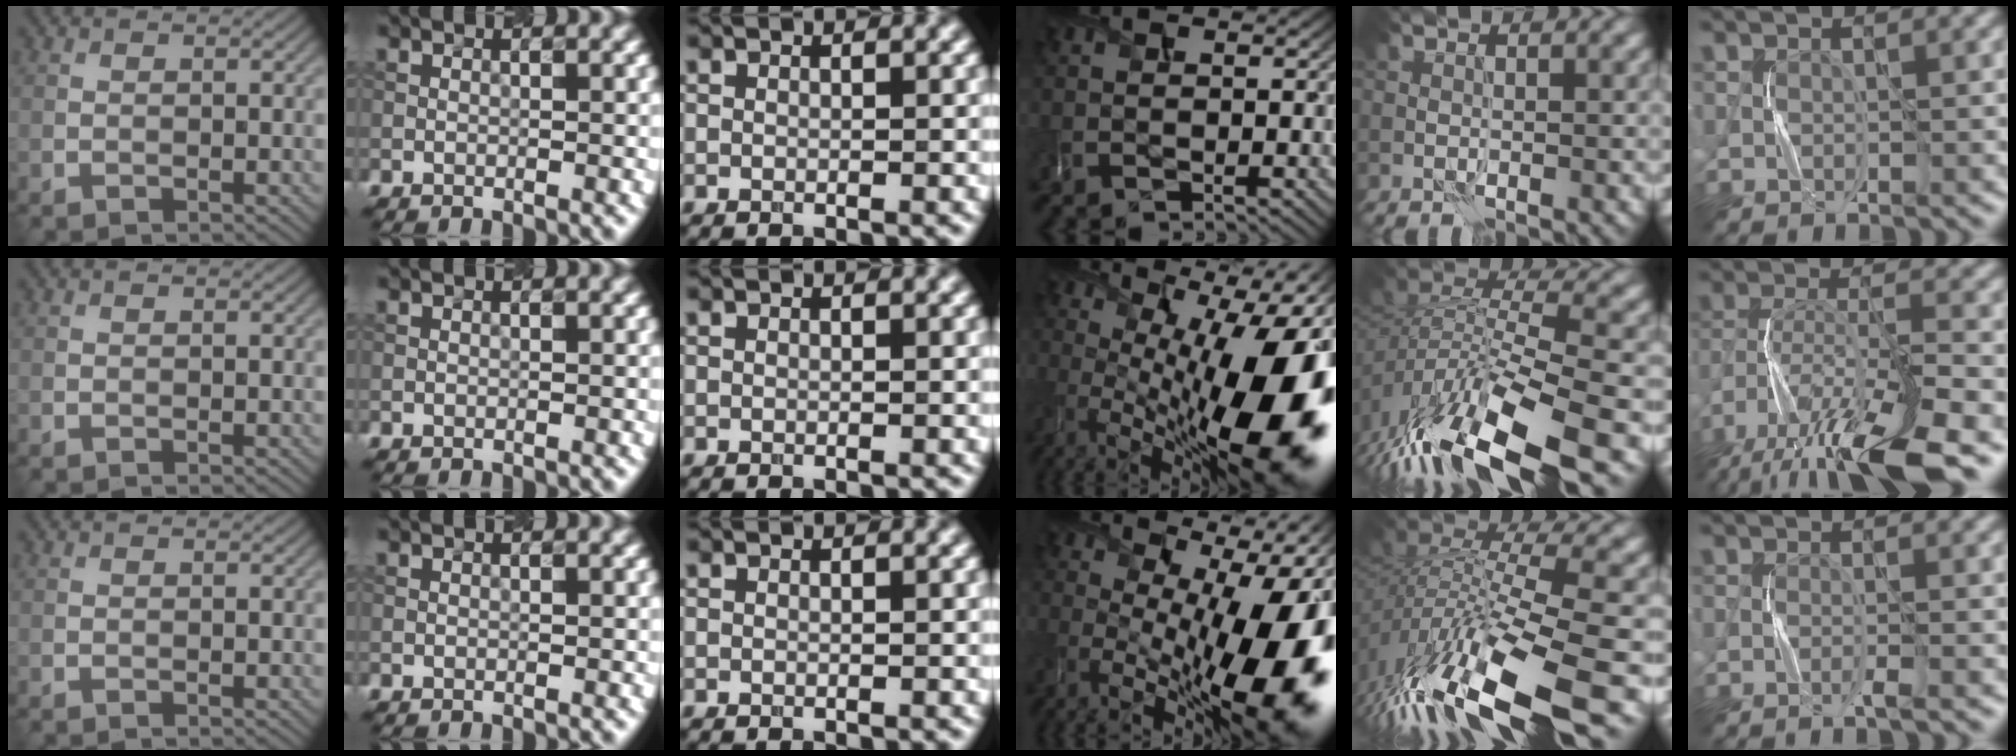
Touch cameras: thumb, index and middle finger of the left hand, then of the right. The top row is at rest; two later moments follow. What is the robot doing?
{"motion": "press", "object": "grip strengthener"}